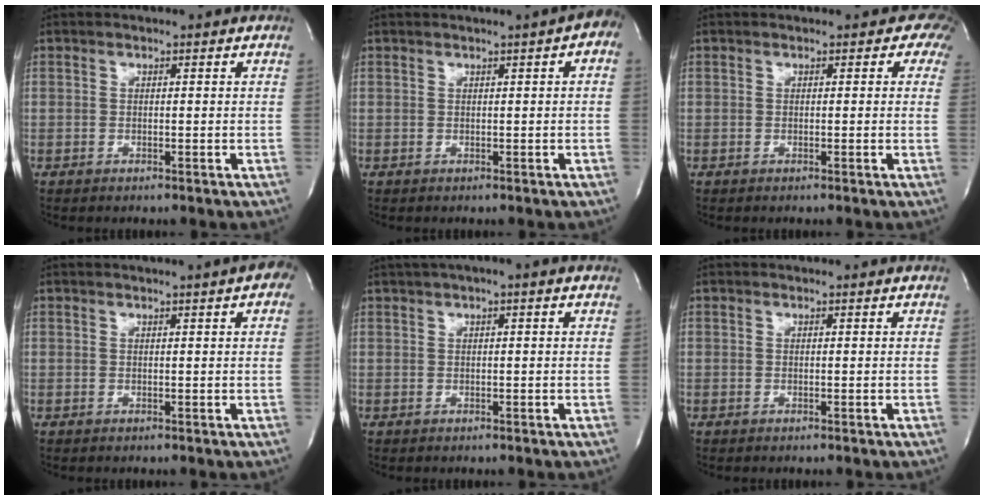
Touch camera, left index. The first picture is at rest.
{"total": 3.1, "force": [1.0, 0.6, 2.9], "torque": [-0.029, 0.008, 0.007]}
{"total": 2.4, "force": [0.9, 2.1, 0.9], "torque": [0.018, -0.003, -0.007]}
{"total": 4.4, "force": [2.4, 0.6, 3.6], "torque": [-0.042, 0.005, 0.020]}
{"total": 3.5, "force": [1.8, 0.1, 2.9], "torque": [-0.054, 0.020, 0.027]}
{"total": 0.0}